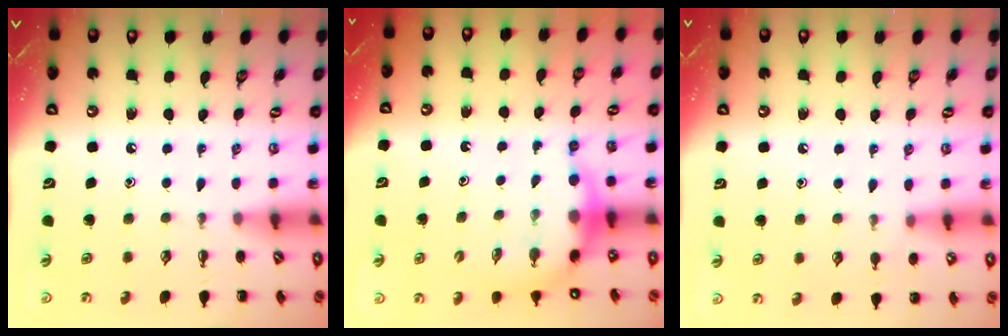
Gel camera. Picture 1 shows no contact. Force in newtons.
{"total": 7.7, "press": 7.6, "slide": 0.9}
{"total": 6.3, "press": 6.0, "slide": 2.0}